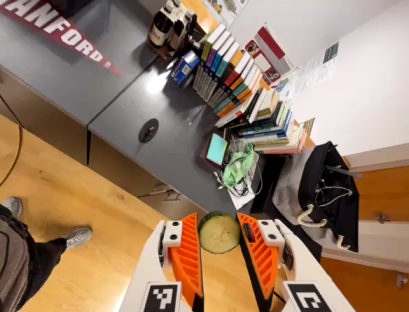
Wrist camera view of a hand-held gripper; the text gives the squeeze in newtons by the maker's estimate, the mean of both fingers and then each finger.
{"total": 7.2, "left": 6.9, "right": 7.4}